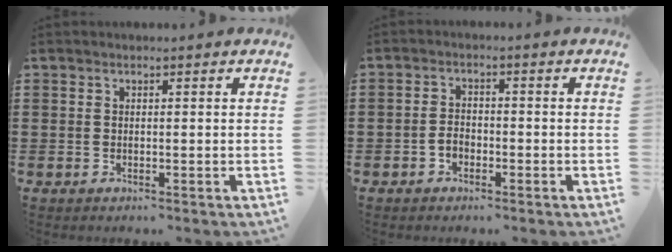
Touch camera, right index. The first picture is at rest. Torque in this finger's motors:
{"motor_torque": [-0.59, 1.56, 0.03, 0.01]}